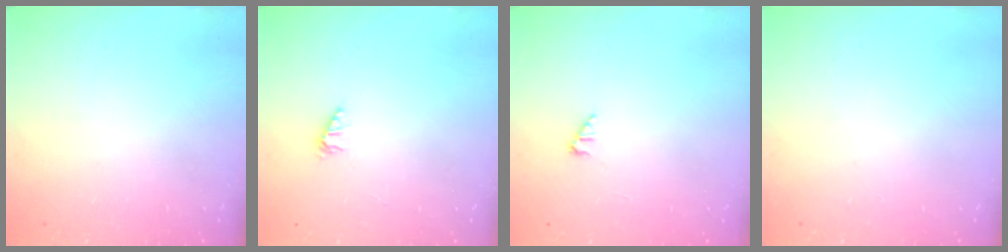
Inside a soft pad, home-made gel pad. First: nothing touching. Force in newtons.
{"total": 1.3, "press": 1.3, "slide": 0.1}
{"total": 1.9, "press": 1.9, "slide": 0.3}
{"total": 0.0}